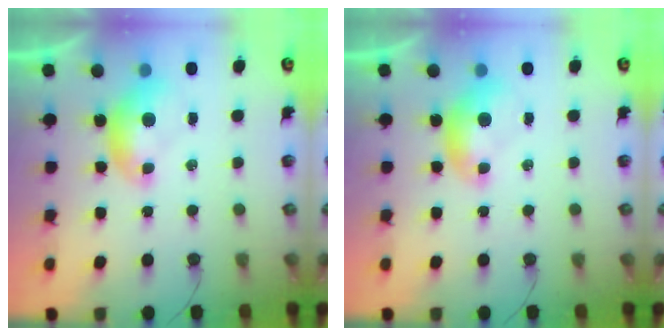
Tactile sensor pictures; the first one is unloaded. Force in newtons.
{"total": 0.0}